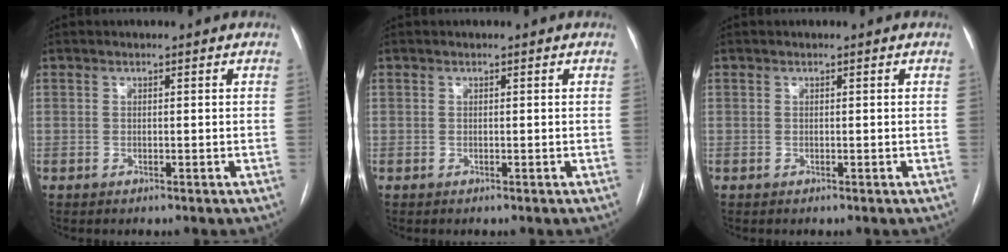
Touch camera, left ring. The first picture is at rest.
{"total": 0.0}
{"total": 0.0}